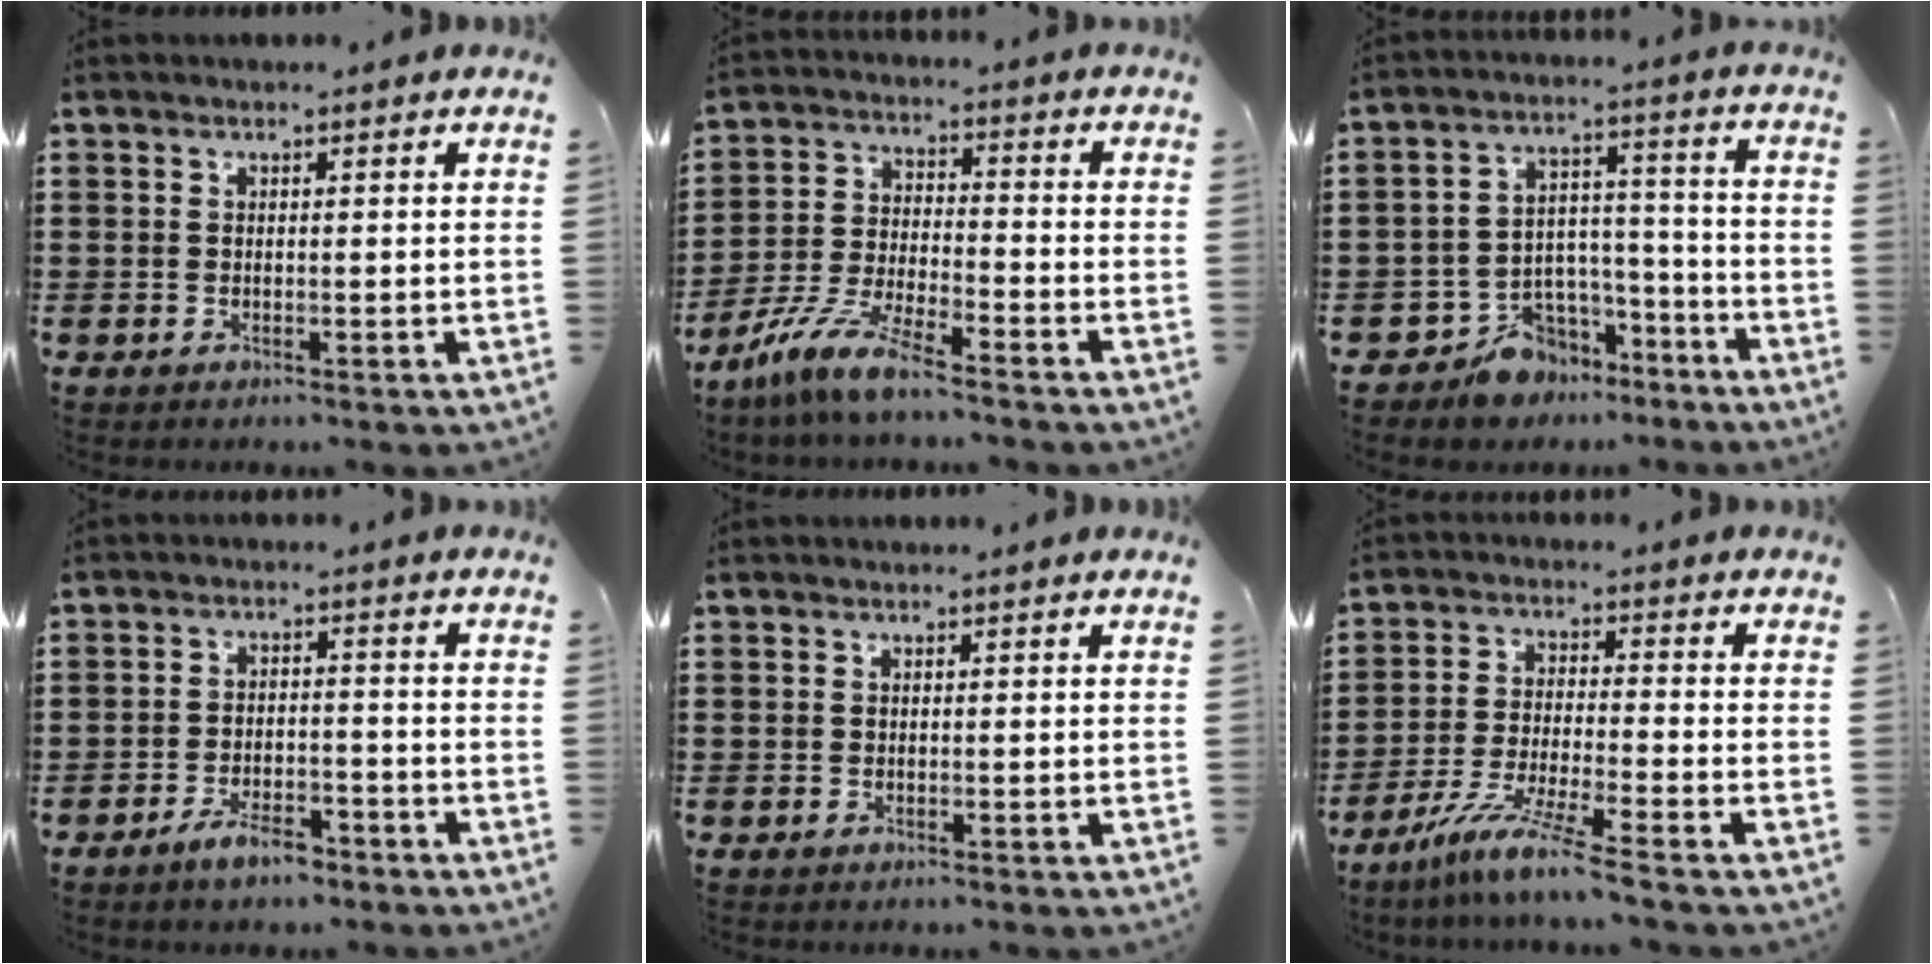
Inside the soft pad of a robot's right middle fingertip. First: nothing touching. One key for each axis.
{"total": 8.1, "fx": -7.0, "fy": 0.4, "fz": 4.1, "tx": -0.101, "ty": -0.006, "tz": -0.144}
{"total": 7.3, "fx": -6.4, "fy": 3.4, "fz": 0.3, "tx": -0.014, "ty": 0.021, "tz": -0.124}
{"total": 4.7, "fx": -3.8, "fy": 1.5, "fz": 2.3, "tx": -0.050, "ty": 0.006, "tz": -0.074}
{"total": 0.0}
{"total": 7.8, "fx": -6.5, "fy": -0.5, "fz": 4.3, "tx": -0.094, "ty": -0.018, "tz": -0.128}